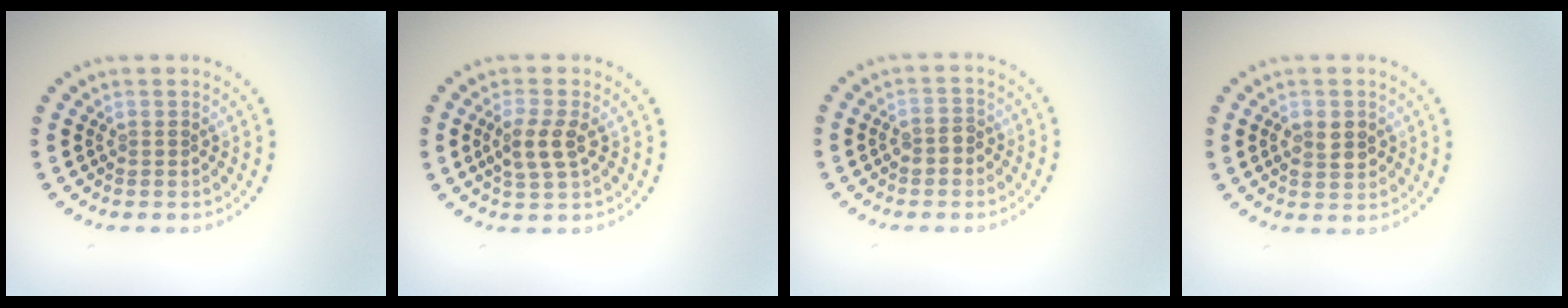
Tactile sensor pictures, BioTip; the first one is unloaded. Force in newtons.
{"total": 2.7, "press": 2.6, "slide": 0.7}
{"total": 1.7, "press": 1.7, "slide": 0.4}
{"total": 2.3, "press": 2.3, "slide": 0.1}